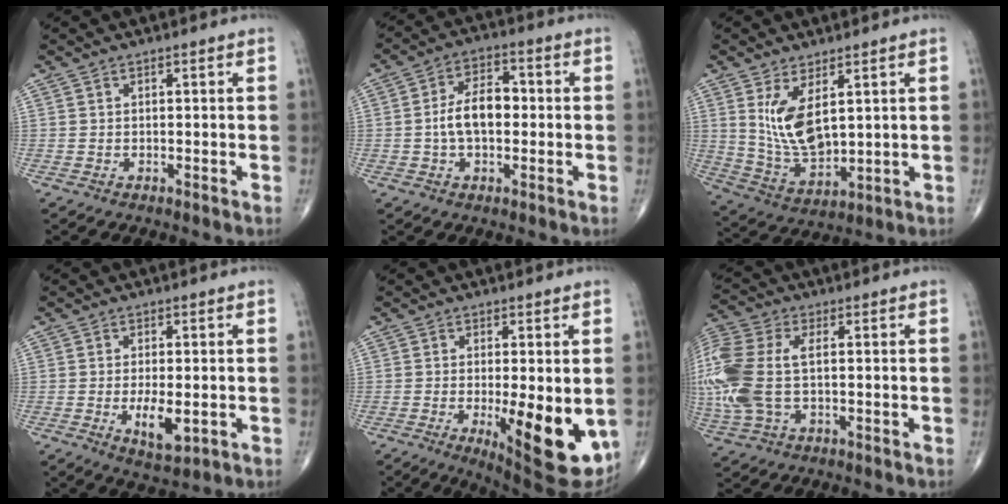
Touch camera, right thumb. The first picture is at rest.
{"total": 8.6, "force": [-0.4, 5.1, 7.0], "torque": [-0.114, 0.023, -0.014]}
{"total": 10.3, "force": [3.3, 4.8, 8.5], "torque": [-0.155, -0.029, 0.080]}
{"total": 6.2, "force": [-1.2, 2.6, 5.5], "torque": [-0.088, -0.012, -0.014]}
{"total": 14.1, "force": [-2.8, 4.4, 13.1], "torque": [-0.168, -0.026, -0.025]}
{"total": 16.5, "force": [0.4, 9.2, 13.7], "torque": [-0.371, 0.007, 0.011]}